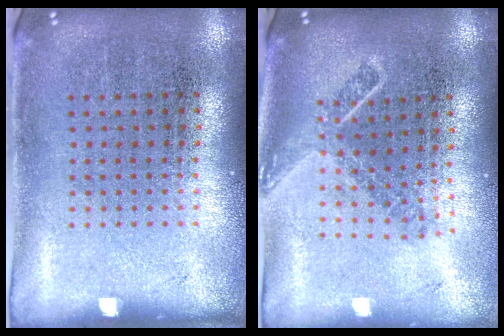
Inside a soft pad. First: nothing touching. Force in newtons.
{"total": 1.8, "press": 1.3, "slide": 1.3}